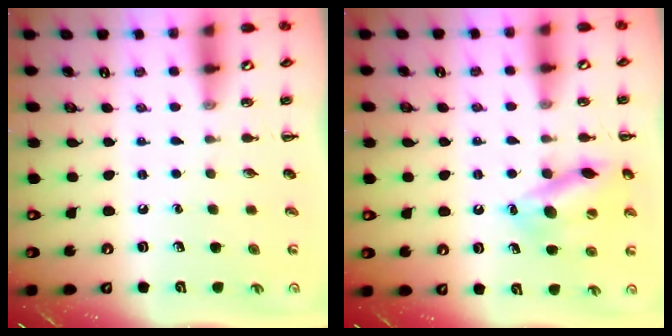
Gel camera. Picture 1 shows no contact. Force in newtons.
{"total": 14.4, "press": 14.2, "slide": 2.5}